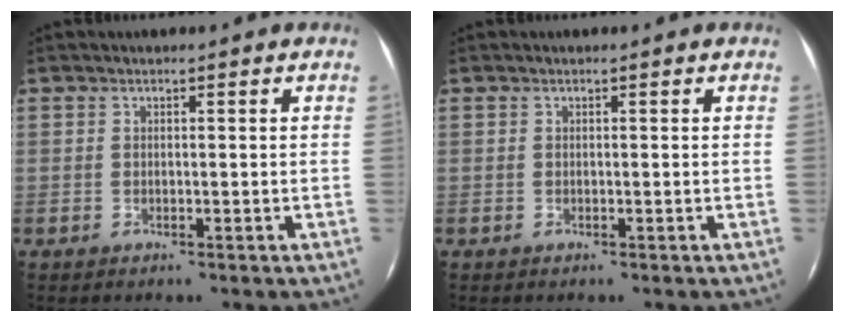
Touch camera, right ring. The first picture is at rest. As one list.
[{"total": 0.0}]